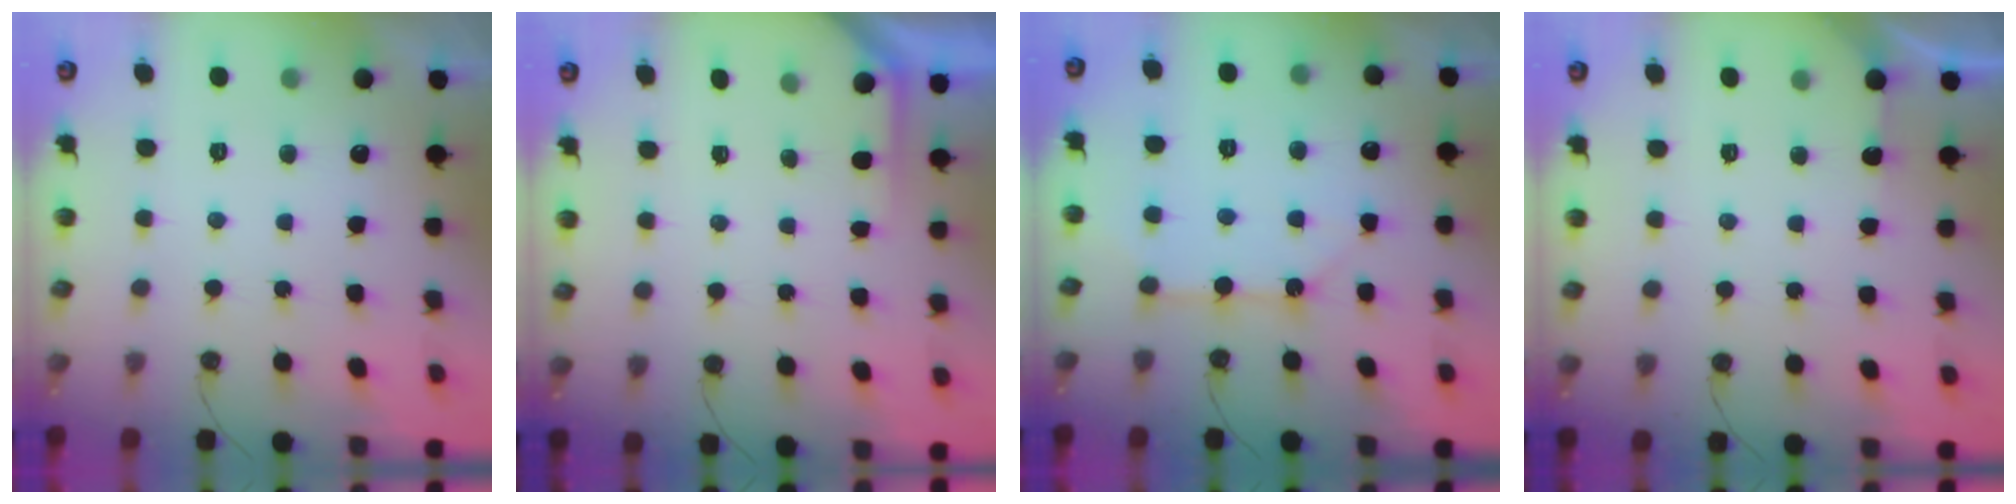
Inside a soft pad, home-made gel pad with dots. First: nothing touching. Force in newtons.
{"total": 1.7, "press": 1.7, "slide": 0.3}
{"total": 6.7, "press": 6.7, "slide": 0.6}
{"total": 3.0, "press": 3.0, "slide": 0.3}